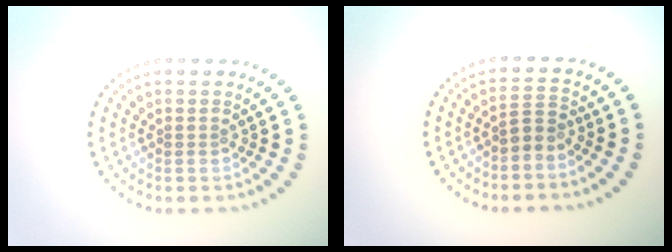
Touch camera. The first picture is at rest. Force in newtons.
{"total": 1.8, "press": 1.3, "slide": 1.3}